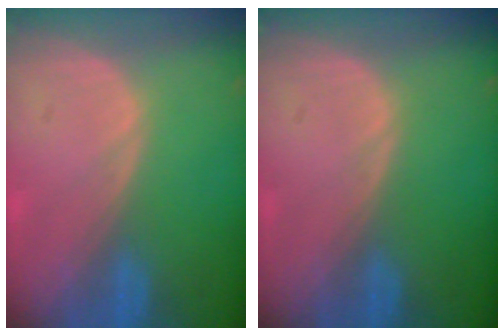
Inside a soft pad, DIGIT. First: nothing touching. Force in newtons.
{"total": 0.0}